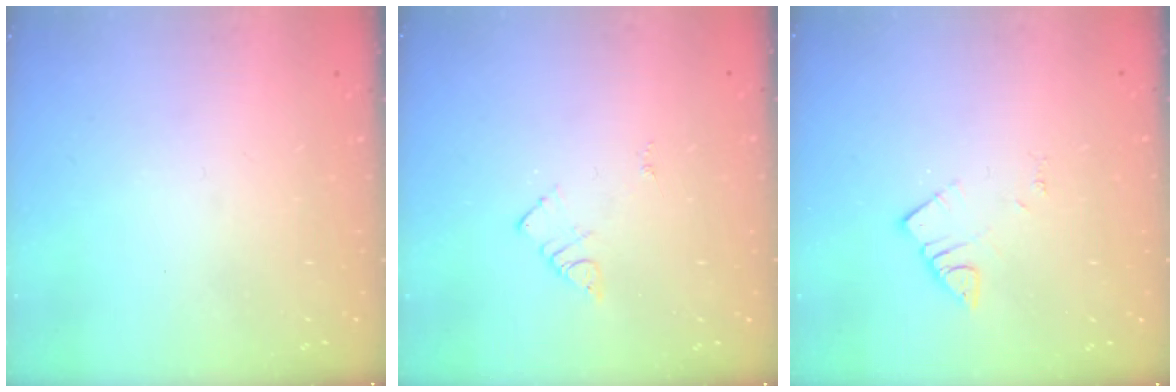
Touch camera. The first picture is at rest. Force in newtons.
{"total": 3.3, "press": 3.3, "slide": 0.4}
{"total": 3.5, "press": 3.5, "slide": 0.1}